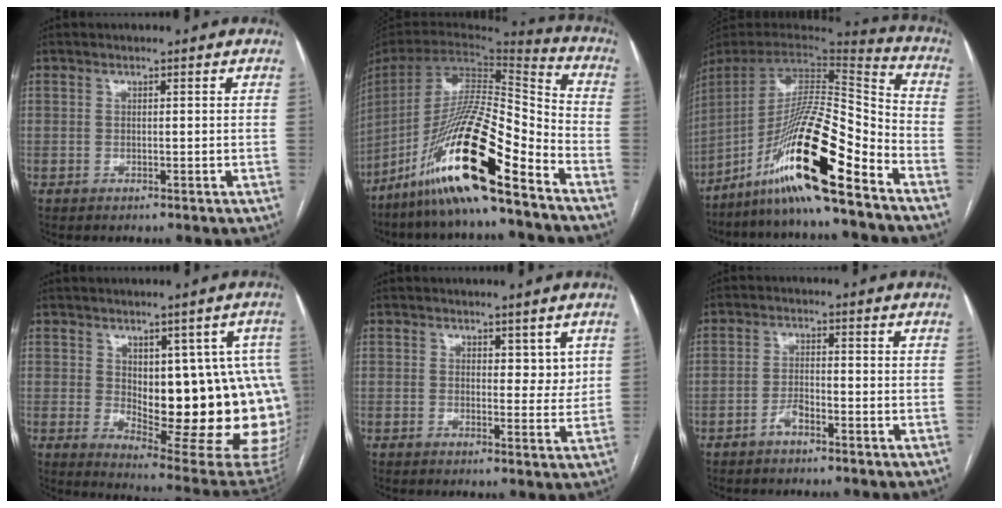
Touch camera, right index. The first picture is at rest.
{"total": 21.6, "force": [-14.2, 1.8, 16.2], "torque": [-0.321, -0.025, -0.263]}
{"total": 20.7, "force": [-13.5, 0.6, 15.7], "torque": [-0.293, -0.007, -0.246]}
{"total": 19.7, "force": [0.6, 7.4, 18.2], "torque": [-0.163, 0.010, 0.034]}
{"total": 3.3, "force": [1.6, 1.8, 2.2], "torque": [-0.020, -0.007, 0.021]}
{"total": 2.4, "force": [-1.6, 0.7, 1.6], "torque": [-0.029, 0.005, -0.032]}